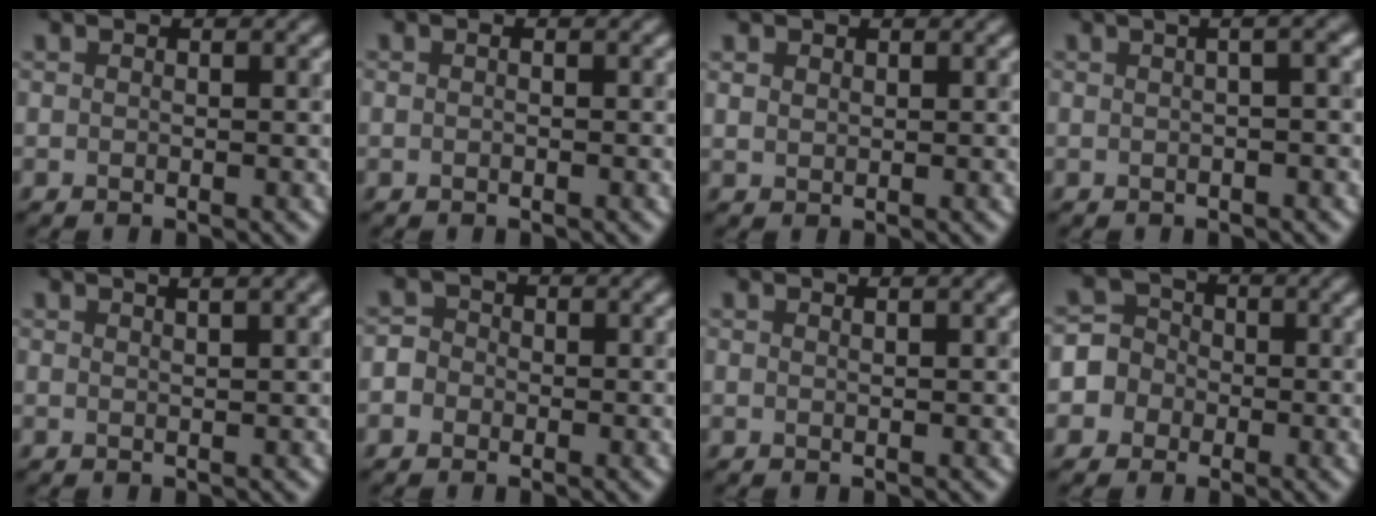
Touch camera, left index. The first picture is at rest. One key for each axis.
{"total": 0.0}
{"total": 1.0, "fx": 0.8, "fy": 0.6, "fz": 0.1, "tx": -0.005, "ty": 0.001, "tz": 0.019}
{"total": 4.8, "fx": 1.1, "fy": 2.0, "fz": 4.2, "tx": -0.022, "ty": 0.022, "tz": -0.003}
{"total": 3.5, "fx": 2.1, "fy": 1.1, "fz": 2.6, "tx": -0.014, "ty": 0.020, "tz": 0.011}
{"total": 3.5, "fx": -1.2, "fy": 3.2, "fz": 0.7, "tx": 0.013, "ty": 0.014, "tz": -0.053}
{"total": 1.1, "fx": 0.7, "fy": 0.1, "fz": 0.7, "tx": -0.010, "ty": 0.003, "tz": 0.007}
{"total": 4.9, "fx": -1.7, "fy": 4.6, "fz": 0.2, "tx": 0.012, "ty": 0.014, "tz": -0.053}